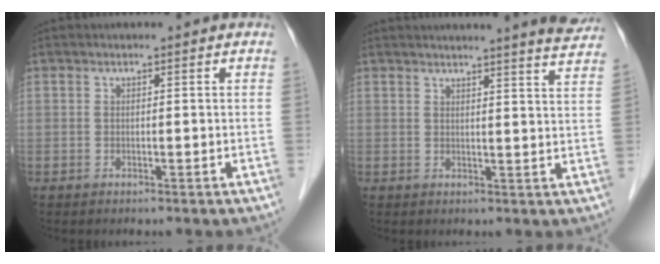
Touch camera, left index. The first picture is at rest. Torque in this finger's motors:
{"motor_torque": [0.82, -1.01, 0.42, 0.05]}